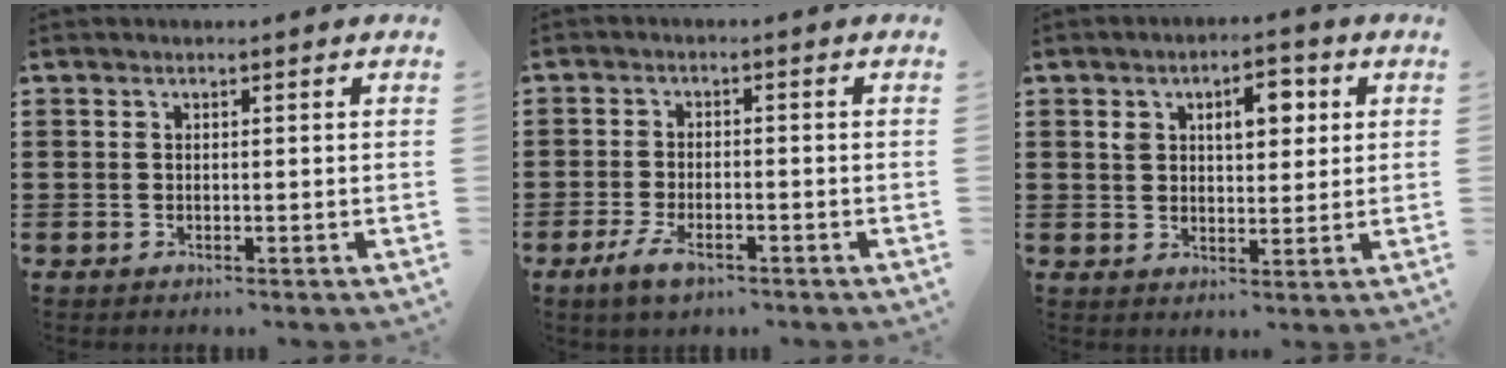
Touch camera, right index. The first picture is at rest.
{"total": 3.5, "force": [-2.1, 1.4, 2.4], "torque": [-0.054, 0.001, -0.042]}
{"total": 5.7, "force": [2.0, 2.9, 4.5], "torque": [-0.065, 0.000, 0.026]}